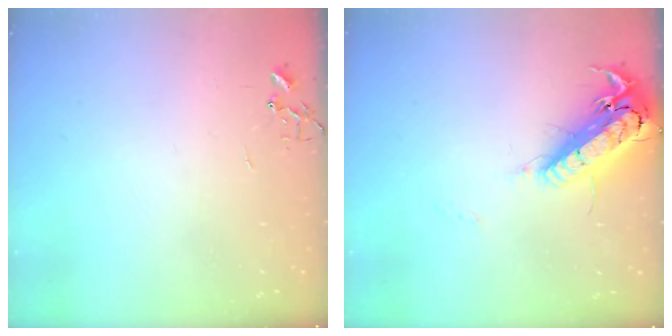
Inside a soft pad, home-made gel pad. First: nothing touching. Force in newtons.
{"total": 19.1, "press": 18.6, "slide": 4.1}